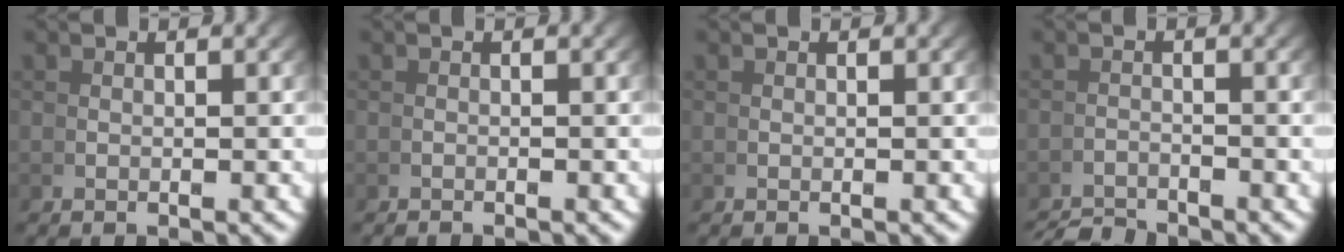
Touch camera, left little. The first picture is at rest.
{"total": 0.9, "force": [-0.6, -0.5, -0.4], "torque": [0.006, -0.003, -0.010]}
{"total": 0.0}
{"total": 3.1, "force": [-3.1, -0.4, -0.2], "torque": [0.015, -0.008, -0.054]}